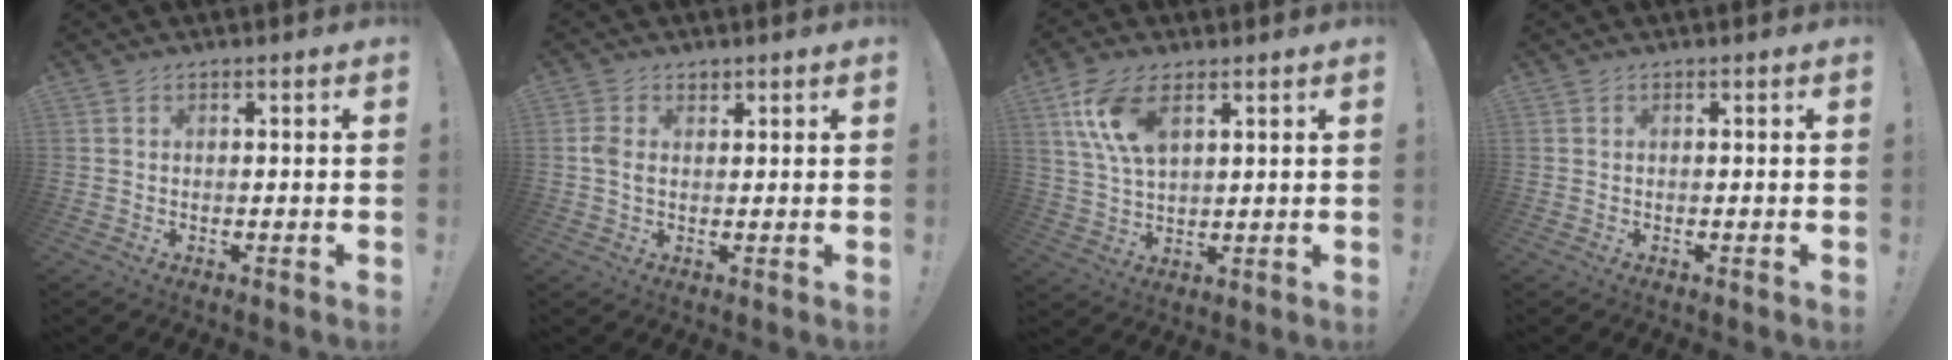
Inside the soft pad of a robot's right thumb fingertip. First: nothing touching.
{"total": 3.1, "force": [1.1, 2.1, 2.0], "torque": [-0.040, 0.002, 0.021]}
{"total": 11.7, "force": [5.4, 6.0, 8.5], "torque": [-0.177, -0.013, 0.099]}
{"total": 0.0}